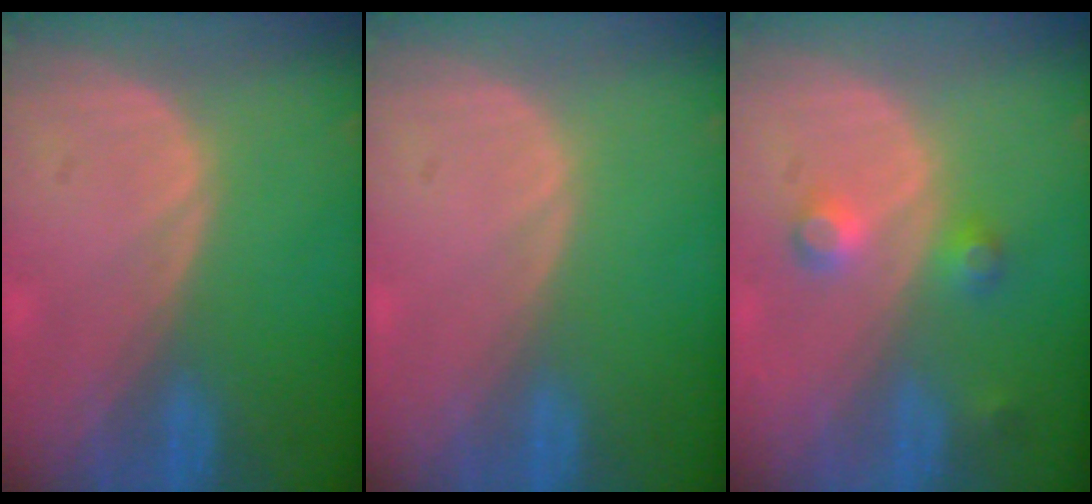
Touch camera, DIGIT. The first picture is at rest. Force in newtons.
{"total": 0.0}
{"total": 3.6, "press": 3.4, "slide": 1.1}